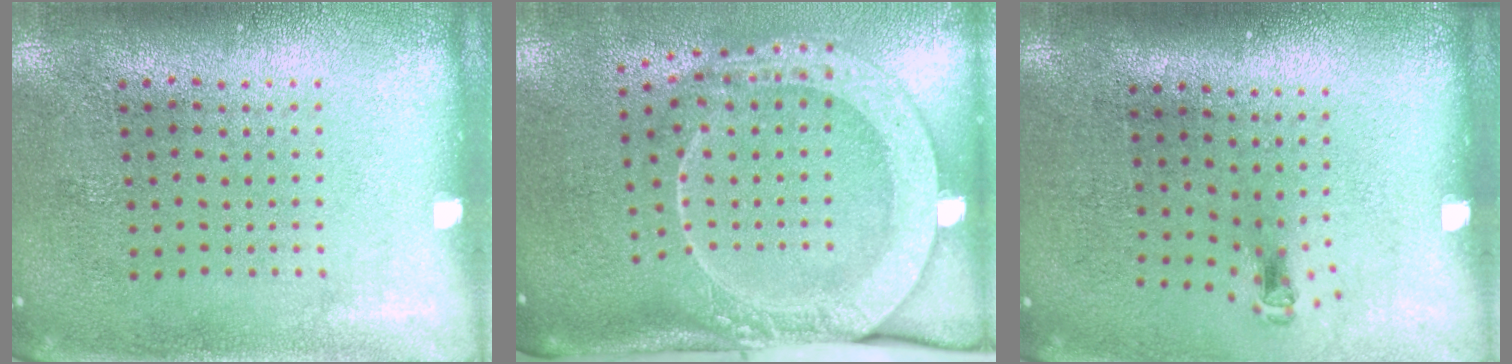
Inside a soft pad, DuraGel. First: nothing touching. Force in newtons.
{"total": 2.8, "press": 2.0, "slide": 1.9}
{"total": 0.8, "press": 0.4, "slide": 0.7}